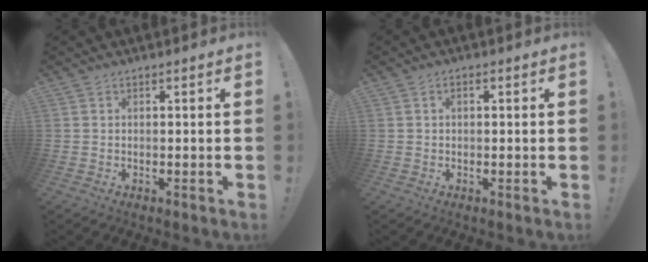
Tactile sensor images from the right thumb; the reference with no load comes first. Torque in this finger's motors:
{"motor_torque": [-0.05, -0.10, -0.23, -0.09, 0.02]}